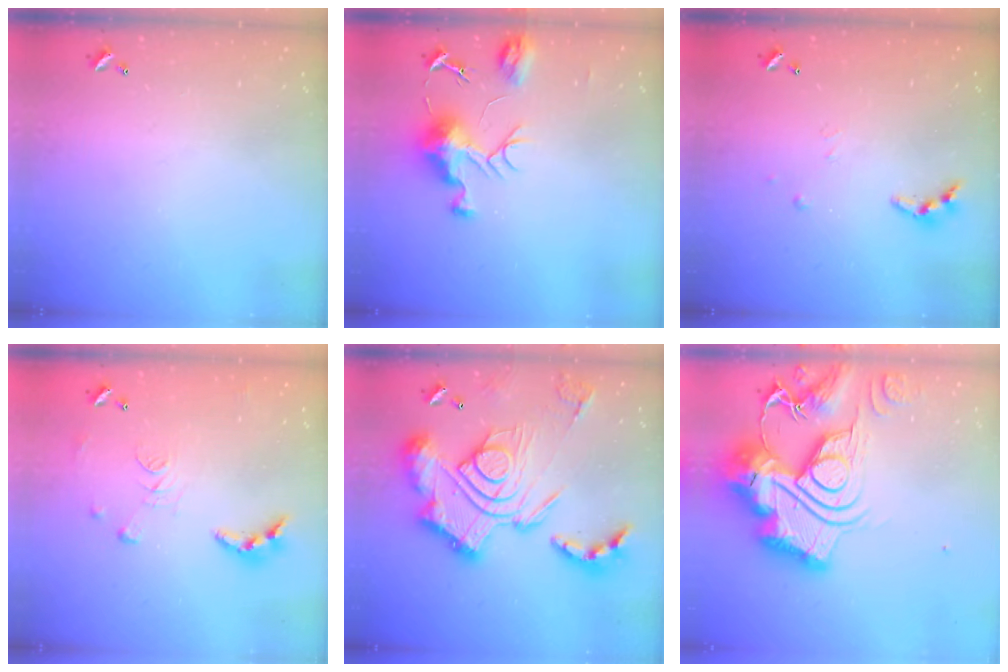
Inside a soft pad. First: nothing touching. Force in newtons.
{"total": 9.1, "press": 9.1, "slide": 0.7}
{"total": 4.3, "press": 4.3, "slide": 0.4}
{"total": 9.6, "press": 9.5, "slide": 0.9}
{"total": 4.2, "press": 3.4, "slide": 2.5}
{"total": 0.6, "press": 0.6, "slide": 0.0}